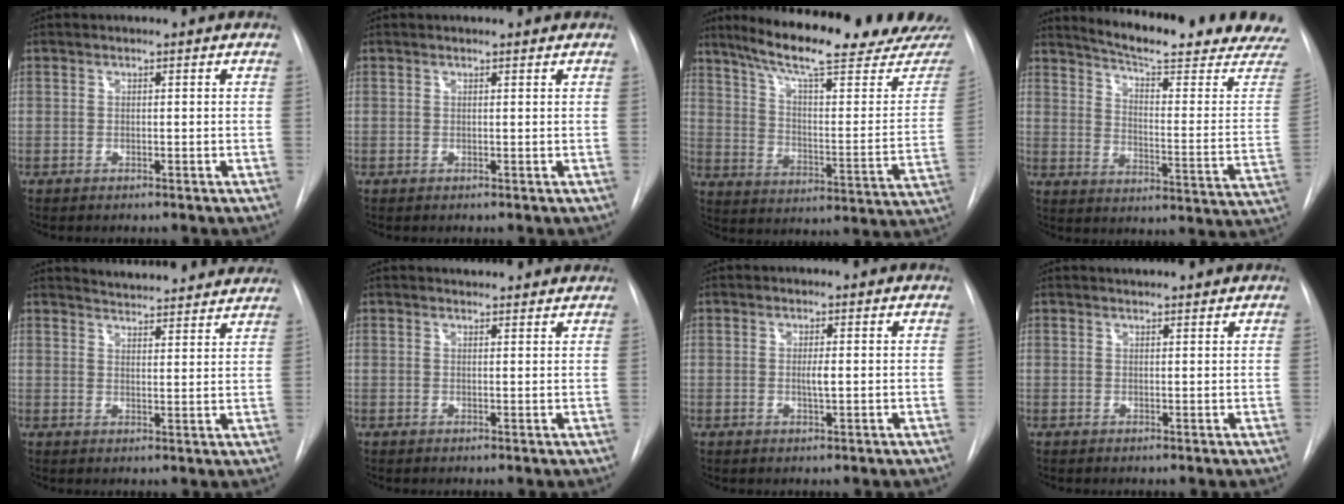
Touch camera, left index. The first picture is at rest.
{"total": 1.8, "force": [1.7, 0.3, 0.5], "torque": [-0.009, 0.009, 0.016]}
{"total": 26.1, "force": [22.3, 2.3, 13.4], "torque": [-0.199, -0.069, 0.297]}
{"total": 22.9, "force": [20.8, 1.1, 9.7], "torque": [-0.139, -0.099, 0.255]}
{"total": 15.1, "force": [14.5, 2.2, 3.6], "torque": [-0.043, -0.013, 0.171]}
{"total": 7.6, "force": [7.3, 1.4, 1.6], "torque": [-0.012, 0.010, 0.073]}
{"total": 1.5, "force": [-0.3, 0.0, 1.4], "torque": [-0.029, -0.006, -0.004]}
{"total": 4.7, "force": [4.4, 0.7, 1.5], "torque": [-0.021, 0.019, 0.049]}